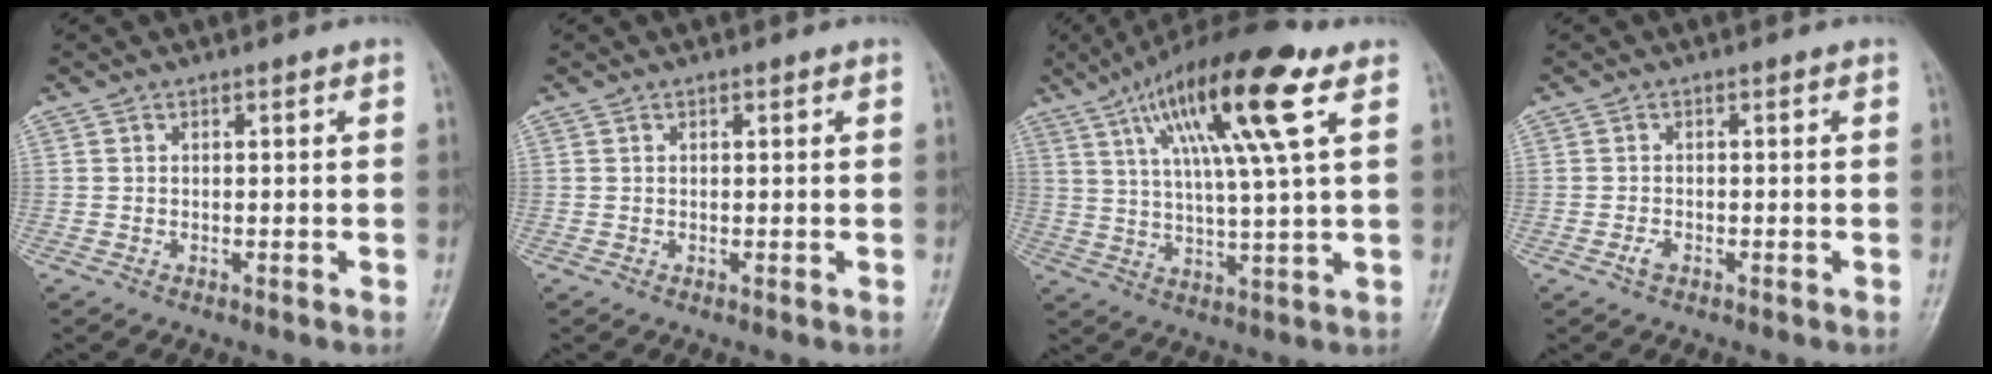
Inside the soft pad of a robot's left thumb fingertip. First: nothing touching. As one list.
[{"total": 0.6, "force": [0.3, 0.3, 0.4], "torque": [-0.007, -0.001, 0.004]}, {"total": 18.4, "force": [8.2, 2.9, 16.2], "torque": [-0.278, -0.009, 0.135]}, {"total": 1.6, "force": [-0.8, 0.9, 1.0], "torque": [-0.020, 0.002, -0.016]}]